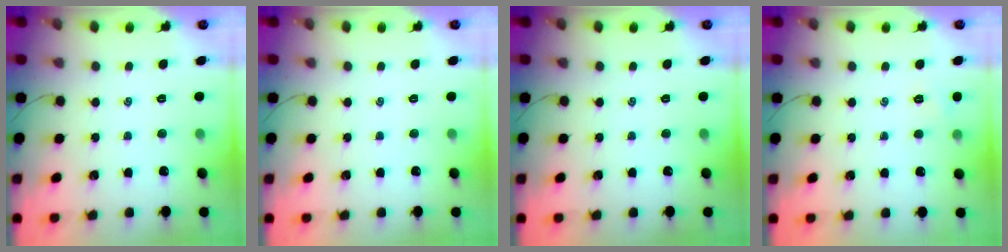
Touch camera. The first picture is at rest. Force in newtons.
{"total": 0.0}
{"total": 0.0}
{"total": 3.6, "press": 3.4, "slide": 1.0}